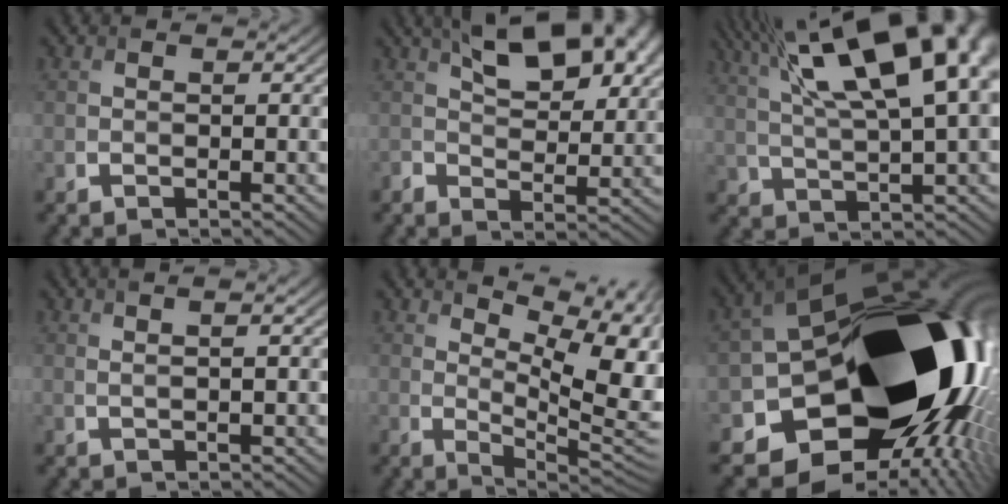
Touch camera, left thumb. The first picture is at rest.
{"total": 9.7, "force": [5.5, 4.5, 6.7], "torque": [-0.124, 0.010, 0.097]}
{"total": 20.6, "force": [9.3, 7.8, 16.6], "torque": [-0.272, 0.073, 0.150]}
{"total": 2.4, "force": [1.5, 0.5, 1.8], "torque": [-0.021, -0.001, 0.011]}
{"total": 13.4, "force": [5.3, 4.8, 11.3], "torque": [-0.170, 0.017, 0.087]}
{"total": 22.1, "force": [-4.9, 14.4, 16.0], "torque": [-0.261, -0.061, -0.066]}